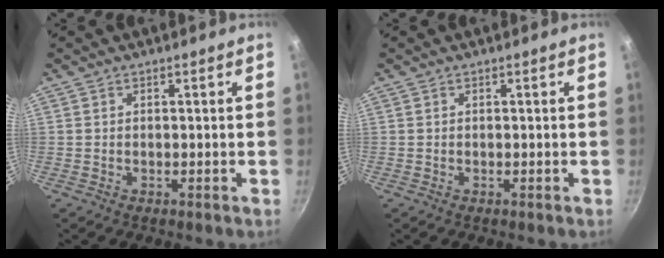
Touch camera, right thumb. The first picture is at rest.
{"total": 0.0}